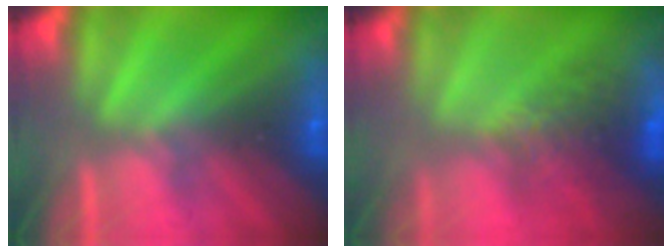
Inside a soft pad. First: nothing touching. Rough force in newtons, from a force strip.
{"total": 6.9}